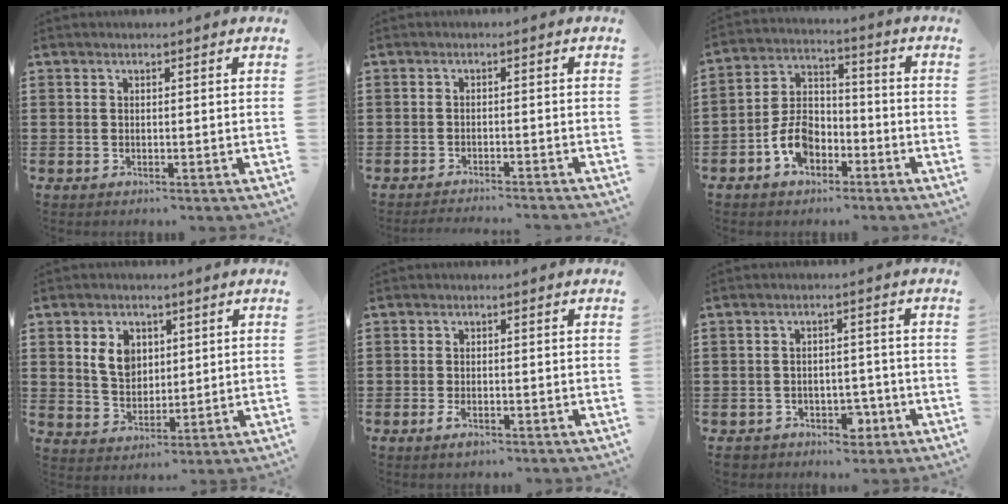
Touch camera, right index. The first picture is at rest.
{"total": 2.0, "force": [-1.9, -0.4, 0.2], "torque": [-0.005, -0.001, -0.040]}
{"total": 7.5, "force": [-3.5, 4.8, 4.6], "torque": [-0.113, 0.008, -0.069]}
{"total": 5.8, "force": [1.9, 4.4, 3.2], "torque": [-0.071, 0.012, 0.032]}
{"total": 1.6, "force": [-0.9, 0.4, 1.2], "torque": [-0.032, -0.009, -0.017]}
{"total": 4.0, "force": [-2.6, 2.4, 1.8], "torque": [-0.034, 0.007, -0.048]}